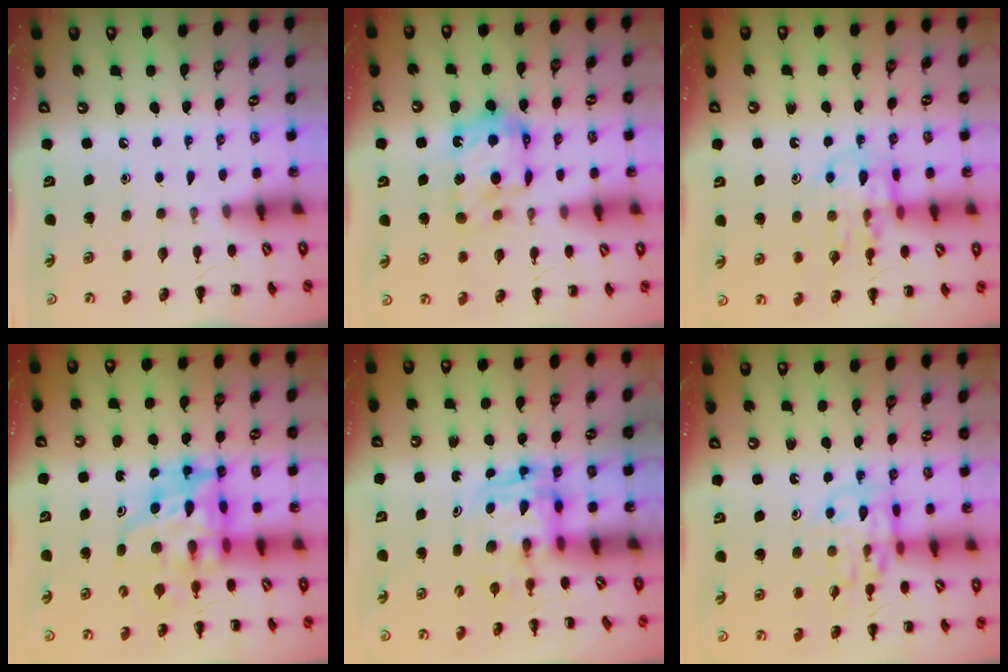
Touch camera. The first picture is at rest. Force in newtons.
{"total": 11.1, "press": 11.0, "slide": 1.2}
{"total": 11.8, "press": 11.6, "slide": 1.7}
{"total": 12.1, "press": 11.5, "slide": 3.6}
{"total": 2.7, "press": 2.7, "slide": 0.2}
{"total": 11.9, "press": 11.8, "slide": 1.6}